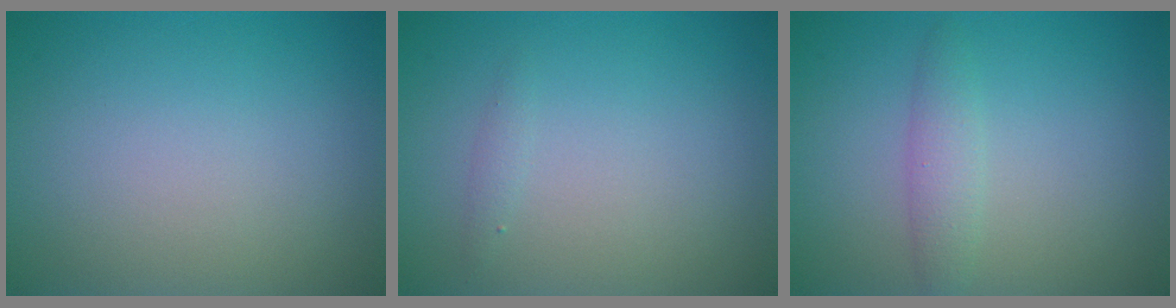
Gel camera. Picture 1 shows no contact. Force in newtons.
{"total": 0.6, "press": 0.6, "slide": 0.0}
{"total": 1.9, "press": 1.9, "slide": 0.0}